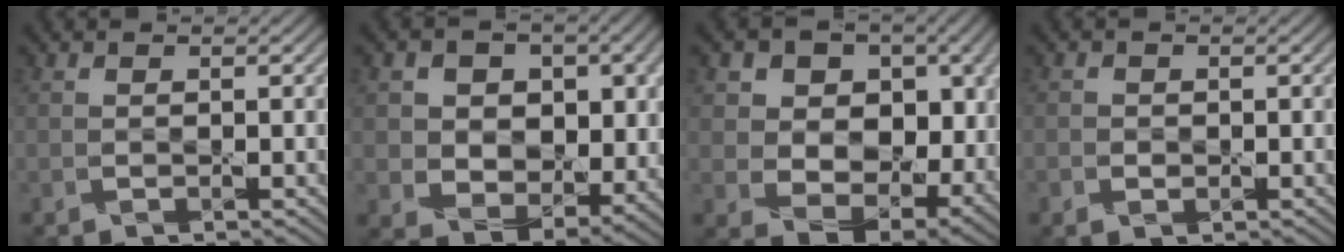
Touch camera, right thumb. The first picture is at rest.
{"total": 10.0, "force": [2.0, 8.1, 5.4], "torque": [-0.127, -0.013, 0.032]}
{"total": 14.5, "force": [2.5, 10.6, 9.6], "torque": [-0.168, -0.016, 0.057]}
{"total": 1.1, "force": [-0.3, 0.9, 0.4], "torque": [-0.008, -0.006, -0.007]}